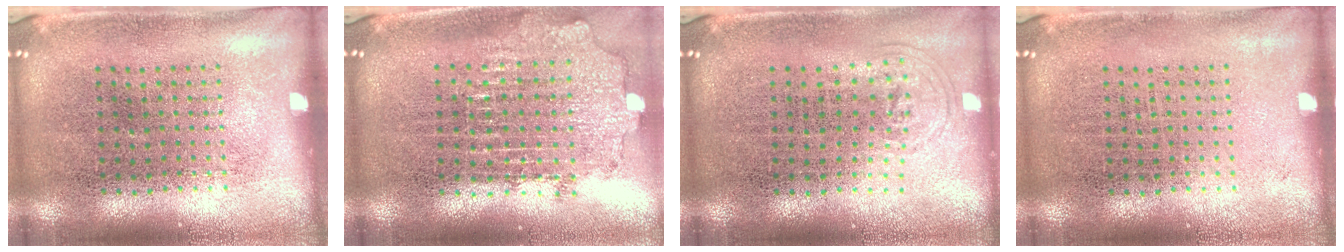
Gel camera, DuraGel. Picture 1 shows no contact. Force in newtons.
{"total": 2.0, "press": 1.5, "slide": 1.3}
{"total": 0.7, "press": 0.6, "slide": 0.5}
{"total": 0.0}